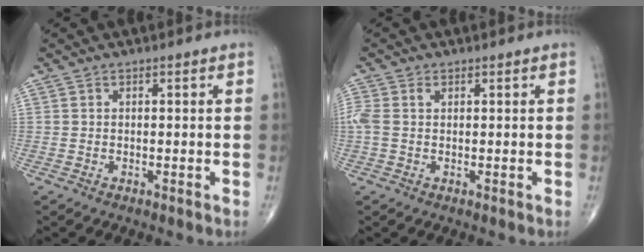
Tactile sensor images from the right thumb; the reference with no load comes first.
{"total": 3.3, "force": [0.6, 2.1, 2.4], "torque": [-0.082, 0.018, 0.016]}